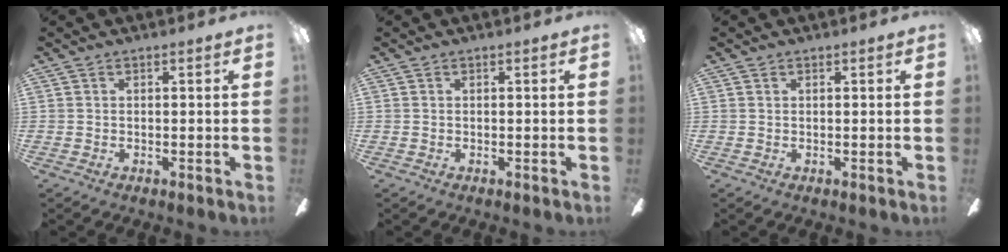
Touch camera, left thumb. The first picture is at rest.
{"total": 0.0}
{"total": 0.0}